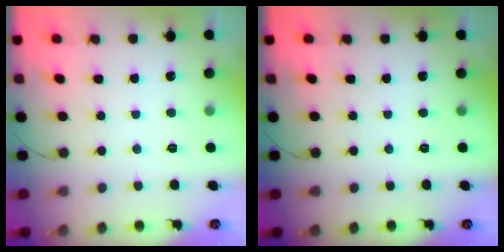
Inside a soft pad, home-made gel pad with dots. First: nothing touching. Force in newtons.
{"total": 0.0}